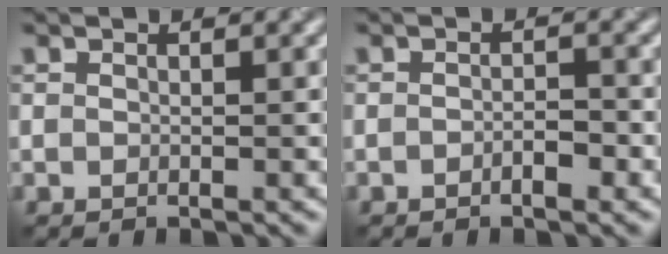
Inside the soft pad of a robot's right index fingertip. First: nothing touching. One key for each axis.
{"total": 1.3, "fx": -0.7, "fy": 0.3, "fz": 1.0, "tx": -0.021, "ty": 0.003, "tz": -0.012}